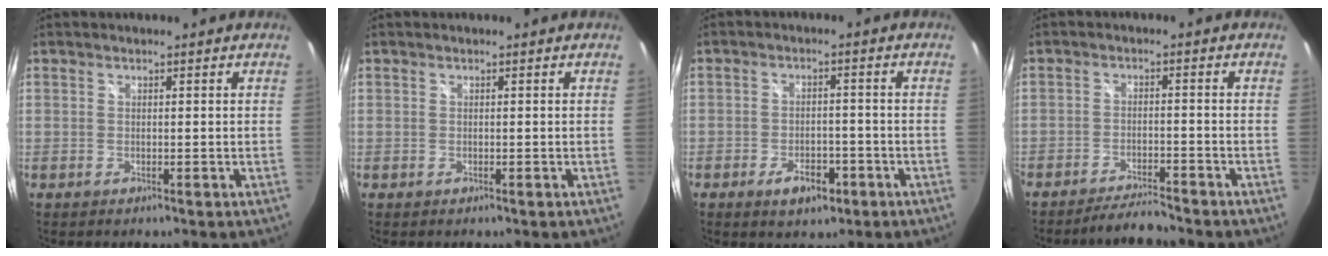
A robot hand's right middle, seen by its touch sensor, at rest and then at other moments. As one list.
[{"total": 0.0}, {"total": 5.6, "force": [-3.2, 3.1, 3.4], "torque": [-0.070, 0.001, -0.043]}, {"total": 5.6, "force": [-5.4, 0.2, 1.5], "torque": [-0.044, 0.000, -0.088]}]